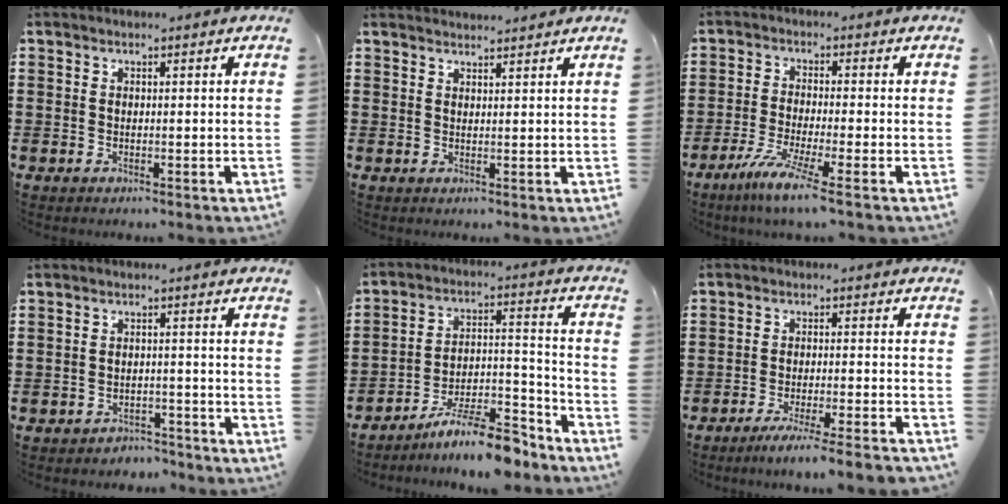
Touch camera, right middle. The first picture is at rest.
{"total": 1.9, "force": [1.9, -0.3, 0.0], "torque": [-0.003, 0.003, 0.036]}
{"total": 5.5, "force": [-3.8, -0.2, 4.0], "torque": [-0.086, -0.018, -0.070]}
{"total": 2.5, "force": [-2.5, 0.5, -0.2], "torque": [-0.005, 0.001, -0.056]}
{"total": 10.7, "force": [-9.3, 1.4, 5.2], "torque": [-0.078, 0.028, -0.174]}
{"total": 4.4, "force": [-3.9, -0.5, 1.9], "torque": [-0.036, -0.013, -0.075]}